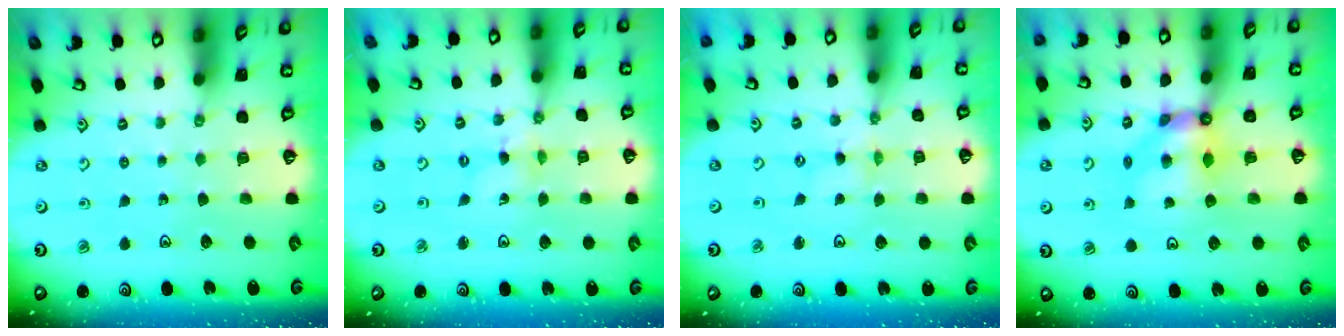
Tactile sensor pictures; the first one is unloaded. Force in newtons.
{"total": 1.4, "press": 1.4, "slide": 0.1}
{"total": 0.6, "press": 0.6, "slide": 0.1}
{"total": 6.8, "press": 6.8, "slide": 0.4}